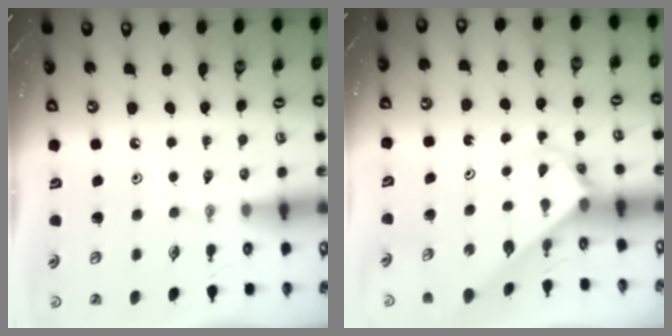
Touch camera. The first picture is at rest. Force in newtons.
{"total": 2.9, "press": 2.9, "slide": 0.1}